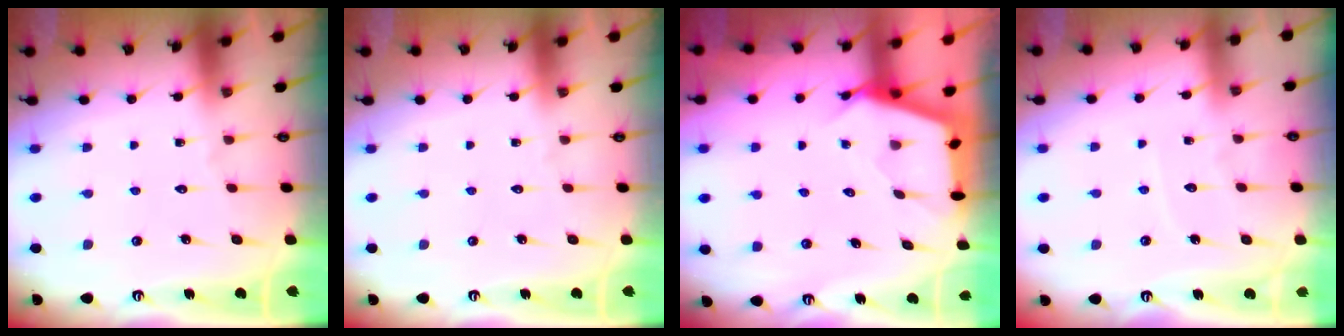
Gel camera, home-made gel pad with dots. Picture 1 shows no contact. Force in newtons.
{"total": 0.0}
{"total": 2.6, "press": 2.6, "slide": 0.3}
{"total": 3.5, "press": 3.5, "slide": 0.5}